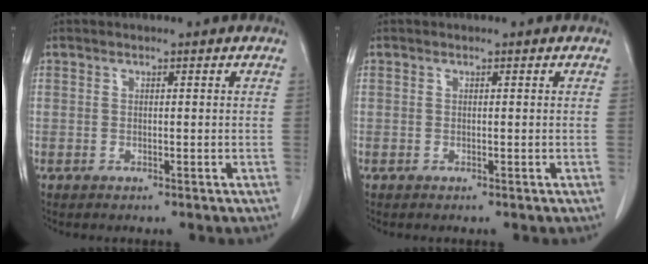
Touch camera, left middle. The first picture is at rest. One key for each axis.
{"total": 0.0}